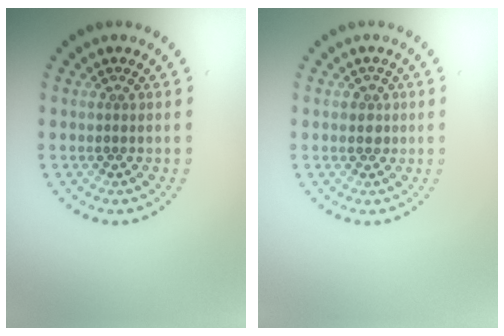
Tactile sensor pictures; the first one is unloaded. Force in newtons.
{"total": 1.3, "press": 1.2, "slide": 0.4}